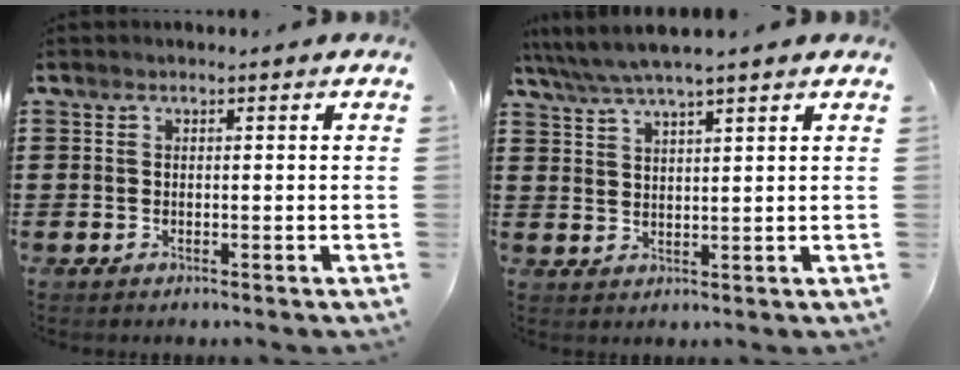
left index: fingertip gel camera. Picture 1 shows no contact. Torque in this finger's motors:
{"motor_torque": [2.14, 0.00, 0.39, 0.02]}